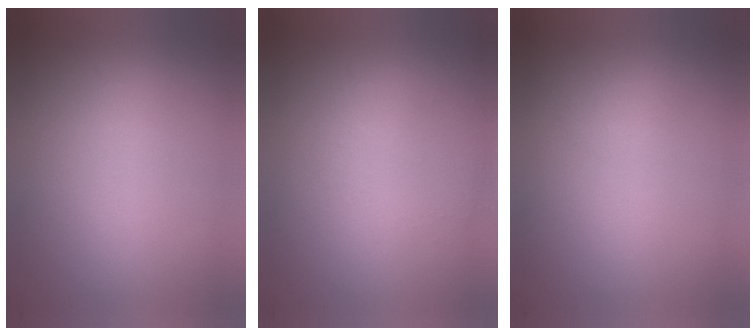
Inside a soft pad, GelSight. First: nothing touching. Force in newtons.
{"total": 1.1}
{"total": 1.3}